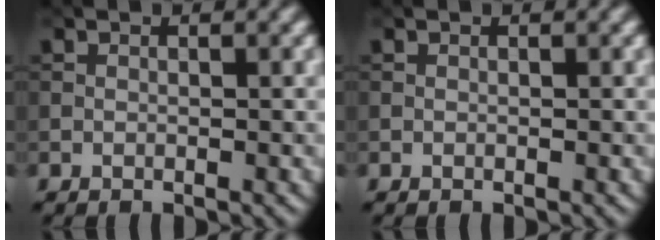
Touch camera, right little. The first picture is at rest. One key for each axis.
{"total": 0.0}